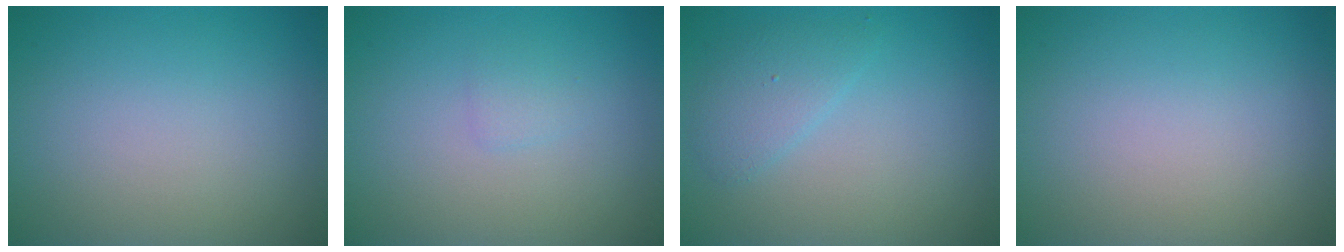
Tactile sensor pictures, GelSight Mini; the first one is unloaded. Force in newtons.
{"total": 0.8, "press": 0.8, "slide": 0.0}
{"total": 2.0, "press": 2.0, "slide": 0.2}
{"total": 0.0}